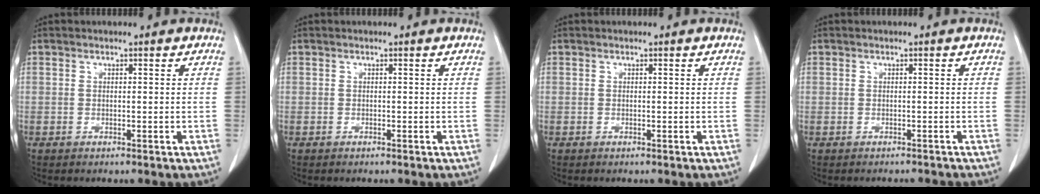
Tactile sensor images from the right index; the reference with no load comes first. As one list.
[{"total": 0.0}, {"total": 0.0}, {"total": 2.5, "force": [-2.1, 1.3, 0.0], "torque": [0.001, 0.005, -0.031]}]